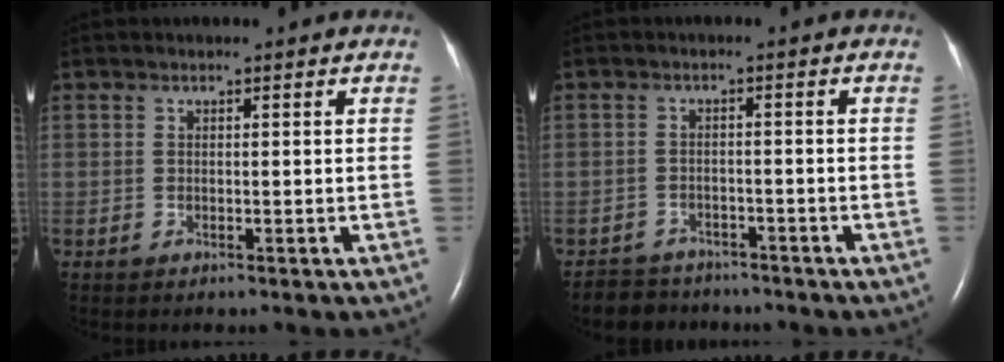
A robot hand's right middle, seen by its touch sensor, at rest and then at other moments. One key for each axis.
{"total": 4.4, "fx": -4.0, "fy": 1.9, "fz": -0.5, "tx": 0.006, "ty": -0.003, "tz": -0.063}